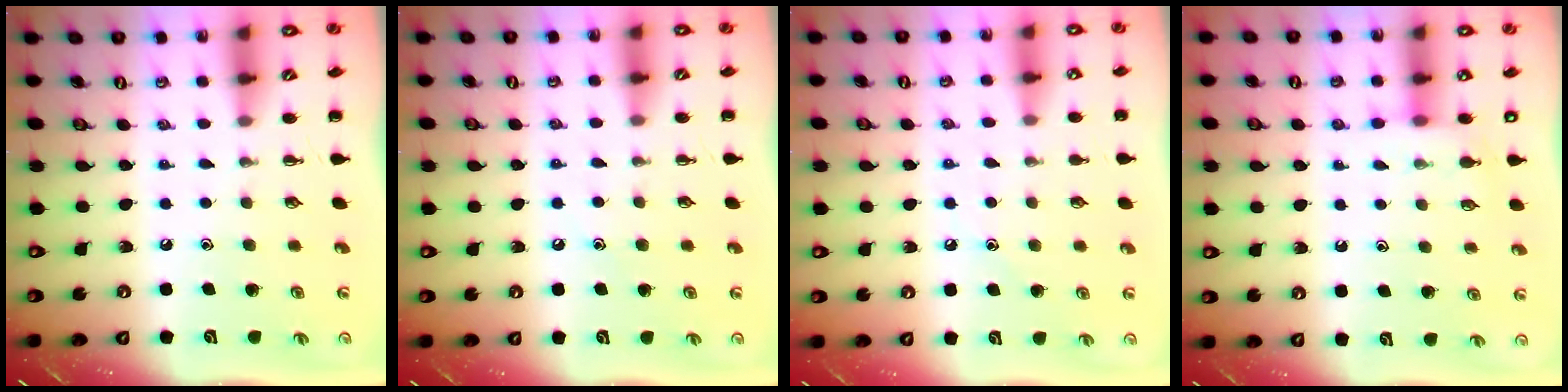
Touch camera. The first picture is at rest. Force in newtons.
{"total": 6.3, "press": 6.0, "slide": 1.8}
{"total": 6.6, "press": 6.4, "slide": 1.9}
{"total": 4.7, "press": 4.6, "slide": 1.1}